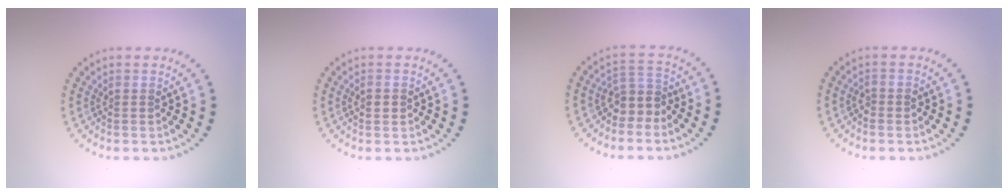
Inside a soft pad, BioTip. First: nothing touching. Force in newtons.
{"total": 1.5, "press": 1.5, "slide": 0.1}
{"total": 2.7, "press": 2.0, "slide": 1.7}
{"total": 0.9, "press": 0.8, "slide": 0.2}